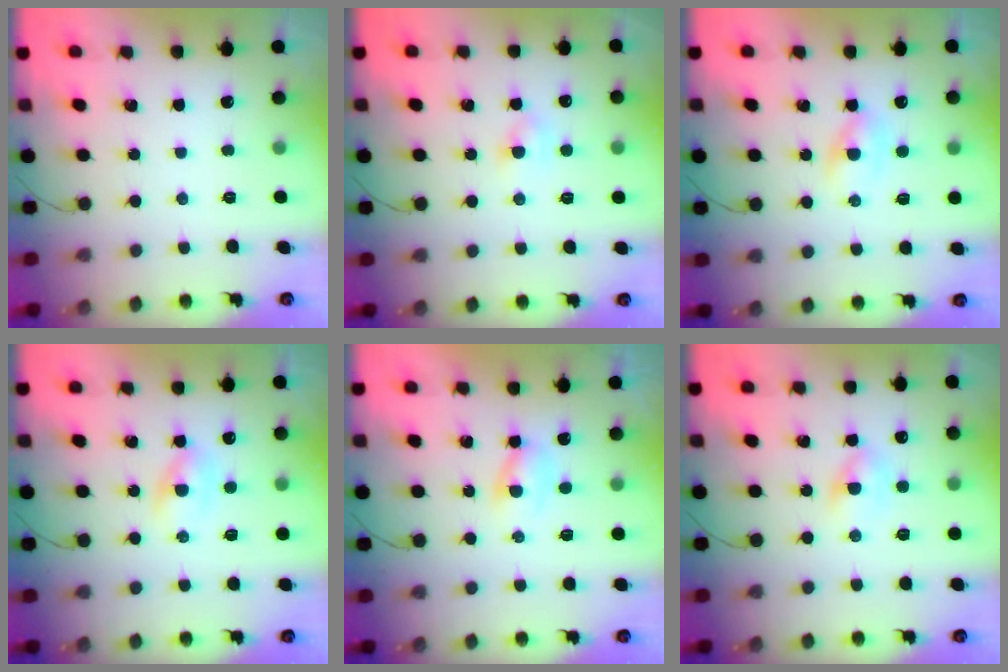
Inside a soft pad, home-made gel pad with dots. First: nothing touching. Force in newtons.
{"total": 3.0, "press": 2.9, "slide": 0.8}
{"total": 3.6, "press": 3.4, "slide": 1.0}
{"total": 3.6, "press": 3.4, "slide": 1.0}
{"total": 2.0, "press": 1.8, "slide": 0.9}
{"total": 2.9, "press": 2.8, "slide": 0.8}